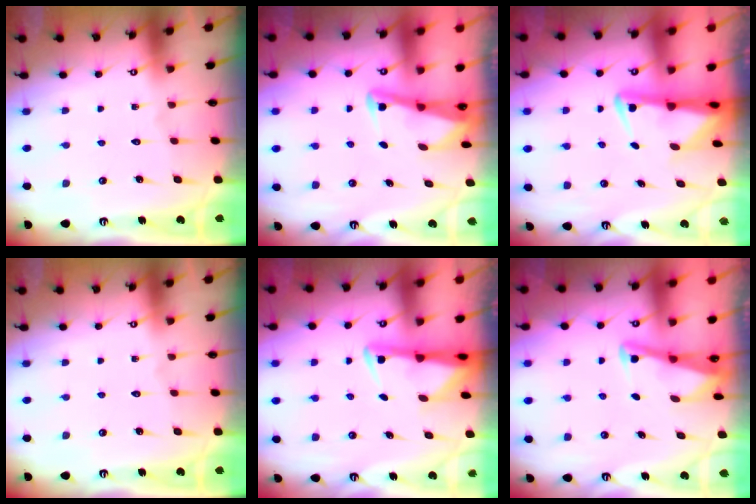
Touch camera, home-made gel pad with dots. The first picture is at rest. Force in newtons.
{"total": 3.0, "press": 3.0, "slide": 0.4}
{"total": 3.9, "press": 3.8, "slide": 1.0}
{"total": 0.0}
{"total": 3.0, "press": 2.9, "slide": 0.7}
{"total": 2.8, "press": 2.8, "slide": 0.4}